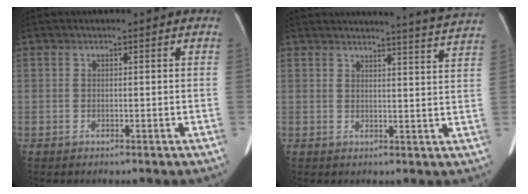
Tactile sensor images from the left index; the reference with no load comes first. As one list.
[{"total": 9.7, "force": [9.3, -2.2, 1.9], "torque": [-0.034, -0.049, 0.096]}]